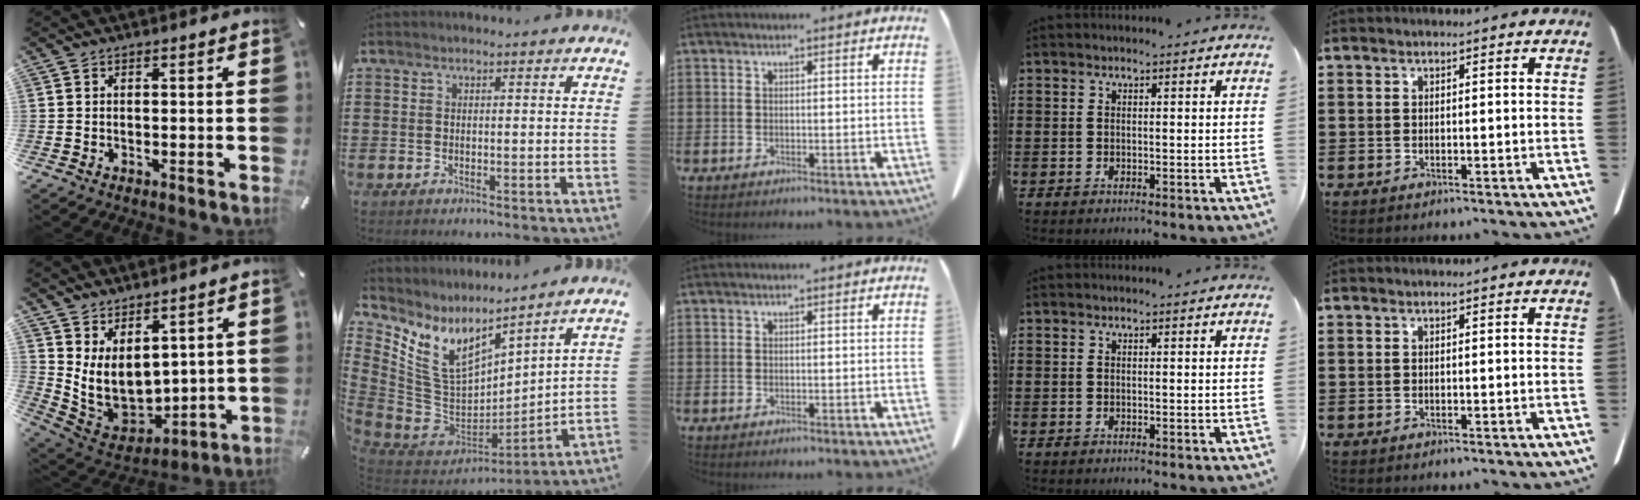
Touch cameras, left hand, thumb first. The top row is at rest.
{"thumb": {"total": 11.0, "force": [3.1, 8.6, 6.2], "torque": [-0.134, -0.051, 0.069]}, "index": {"total": 8.4, "force": [4.5, 5.2, 4.9], "torque": [-0.135, -0.045, 0.087]}}